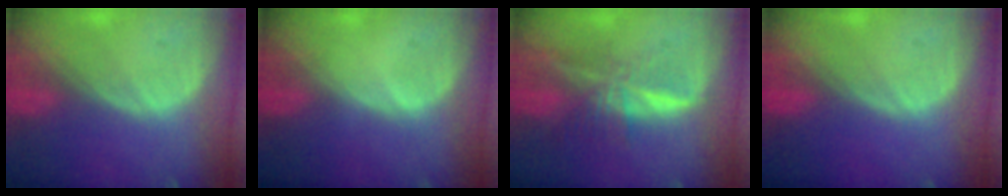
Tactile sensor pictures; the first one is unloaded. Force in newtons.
{"total": 0.5, "press": 0.1, "slide": 0.5}
{"total": 7.0, "press": 6.0, "slide": 3.7}
{"total": 0.0}